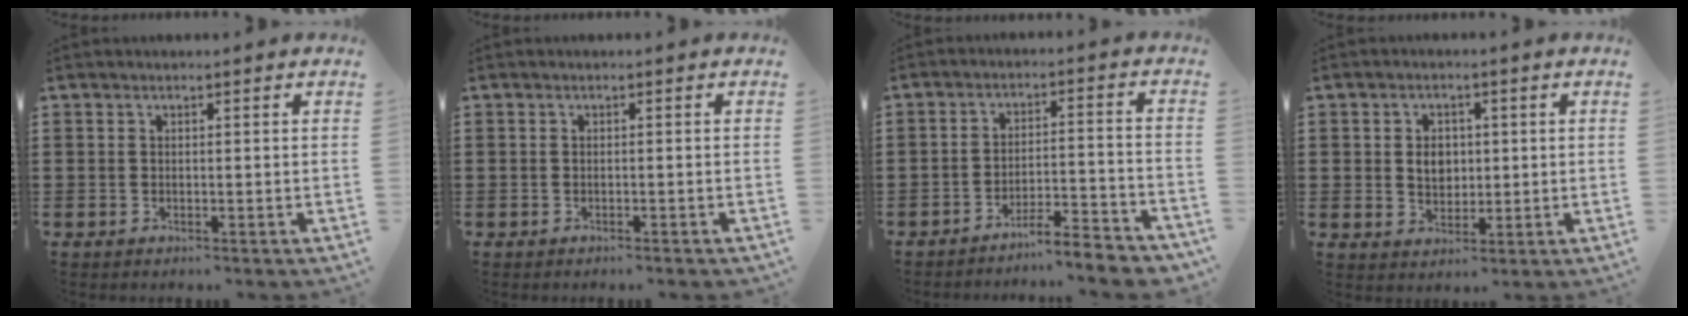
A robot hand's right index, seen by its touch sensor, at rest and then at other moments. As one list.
[{"total": 0.5, "force": [-0.5, -0.1, 0.2], "torque": [-0.004, -0.003, -0.009]}, {"total": 5.5, "force": [-5.3, -0.1, 1.6], "torque": [-0.028, -0.004, -0.104]}, {"total": 3.8, "force": [0.3, 2.9, 2.4], "torque": [-0.046, 0.008, 0.003]}]